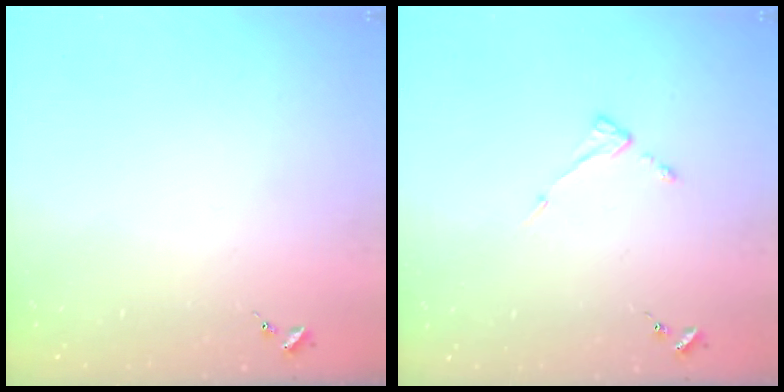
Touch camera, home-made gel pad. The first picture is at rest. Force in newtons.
{"total": 4.4, "press": 4.3, "slide": 0.7}